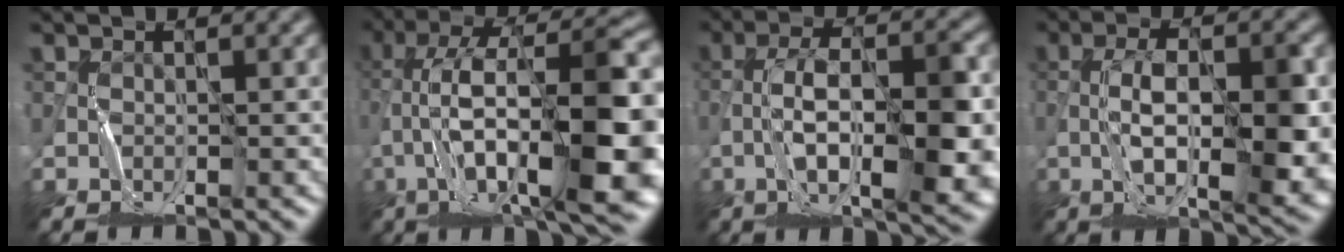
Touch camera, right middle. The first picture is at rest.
{"total": 14.3, "force": [-2.5, 4.7, 13.3], "torque": [-0.235, 0.026, -0.037]}
{"total": 9.4, "force": [-2.4, 3.0, 8.6], "torque": [-0.147, 0.006, -0.037]}
{"total": 8.9, "force": [-1.5, 3.0, 8.2], "torque": [-0.137, -0.002, -0.019]}